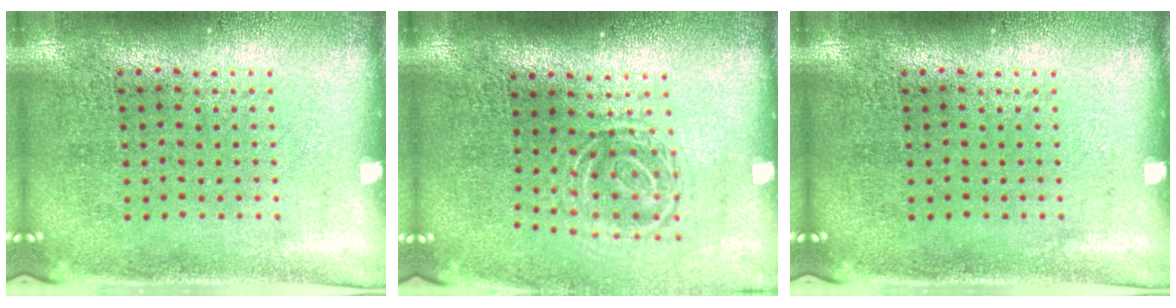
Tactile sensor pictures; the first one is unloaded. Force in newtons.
{"total": 1.6, "press": 1.1, "slide": 1.2}
{"total": 0.0}